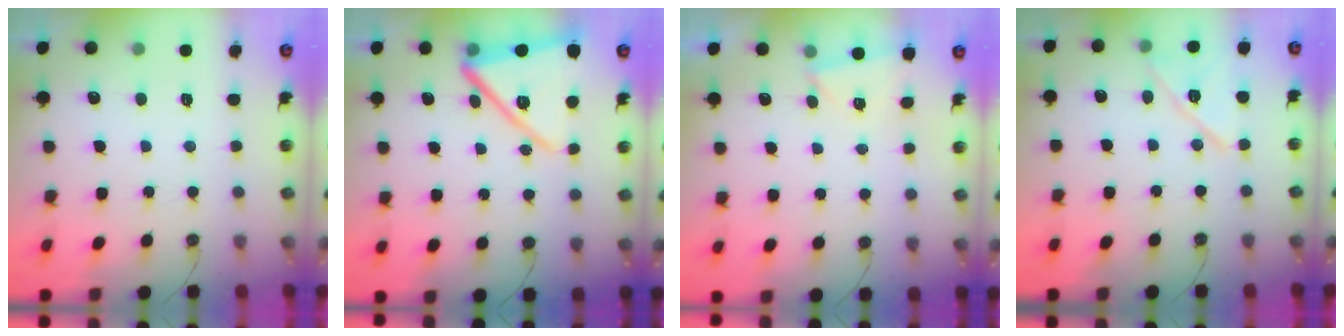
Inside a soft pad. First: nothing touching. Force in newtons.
{"total": 15.2, "press": 14.9, "slide": 2.6}
{"total": 2.8, "press": 1.9, "slide": 2.0}
{"total": 12.7, "press": 9.2, "slide": 8.8}